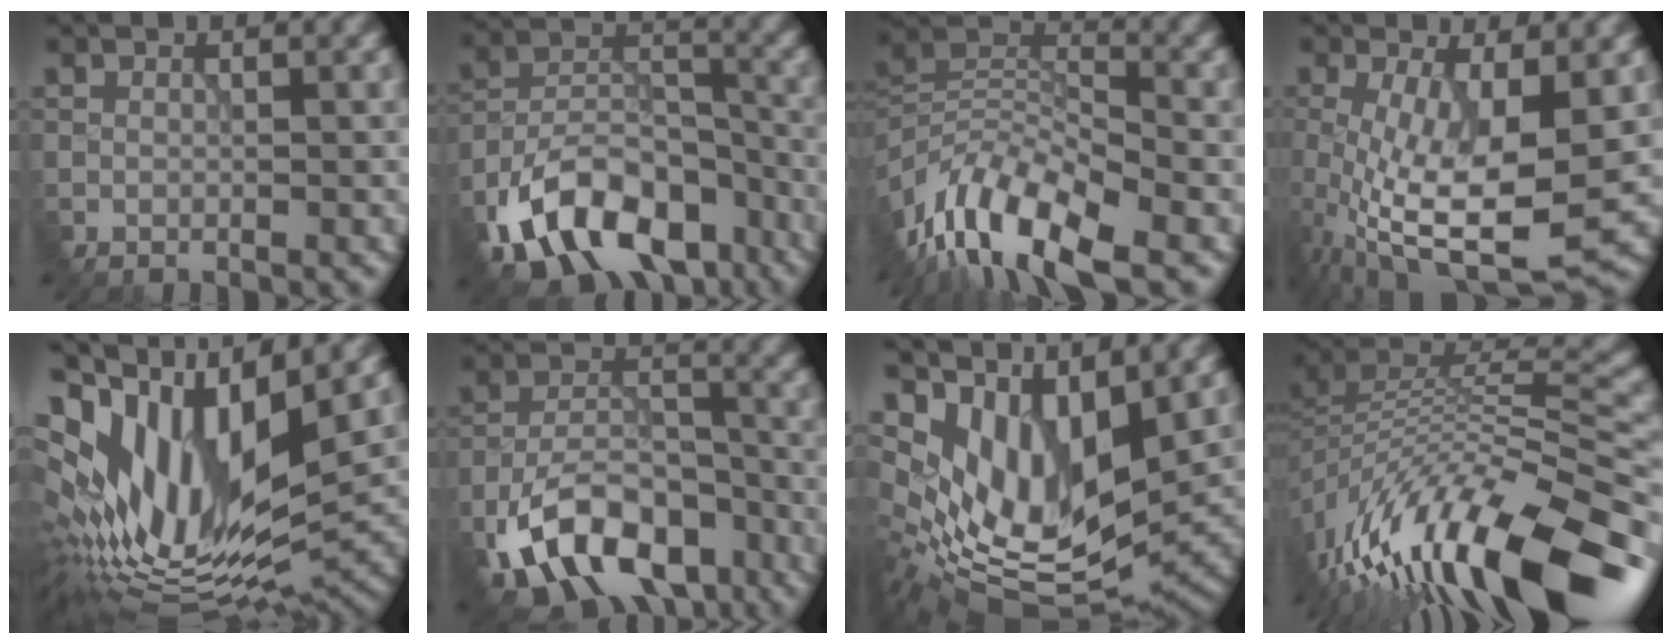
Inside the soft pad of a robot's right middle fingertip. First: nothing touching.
{"total": 11.3, "force": [-7.3, 6.3, 5.8], "torque": [-0.108, 0.010, -0.130]}
{"total": 10.9, "force": [-6.5, 4.2, 7.6], "torque": [-0.148, 0.012, -0.123]}
{"total": 9.9, "force": [-1.4, 3.5, 9.2], "torque": [-0.189, -0.018, -0.016]}
{"total": 15.0, "force": [2.7, 6.2, 13.3], "torque": [-0.268, 0.011, 0.058]}
{"total": 10.6, "force": [-6.6, 5.6, 6.2], "torque": [-0.116, 0.005, -0.115]}
{"total": 10.3, "force": [4.3, 5.0, 8.0], "torque": [-0.160, -0.016, 0.094]}
{"total": 15.7, "force": [-9.9, 5.8, 10.6], "torque": [-0.214, 0.014, -0.160]}